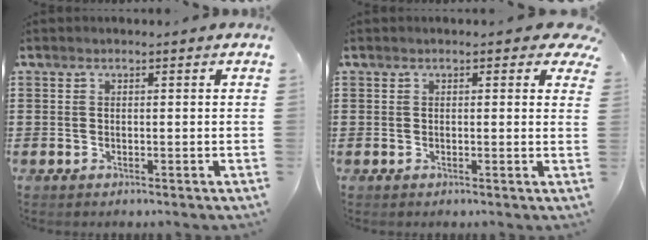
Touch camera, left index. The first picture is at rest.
{"total": 1.3, "force": [0.7, 0.6, 0.9], "torque": [-0.013, 0.005, 0.010]}